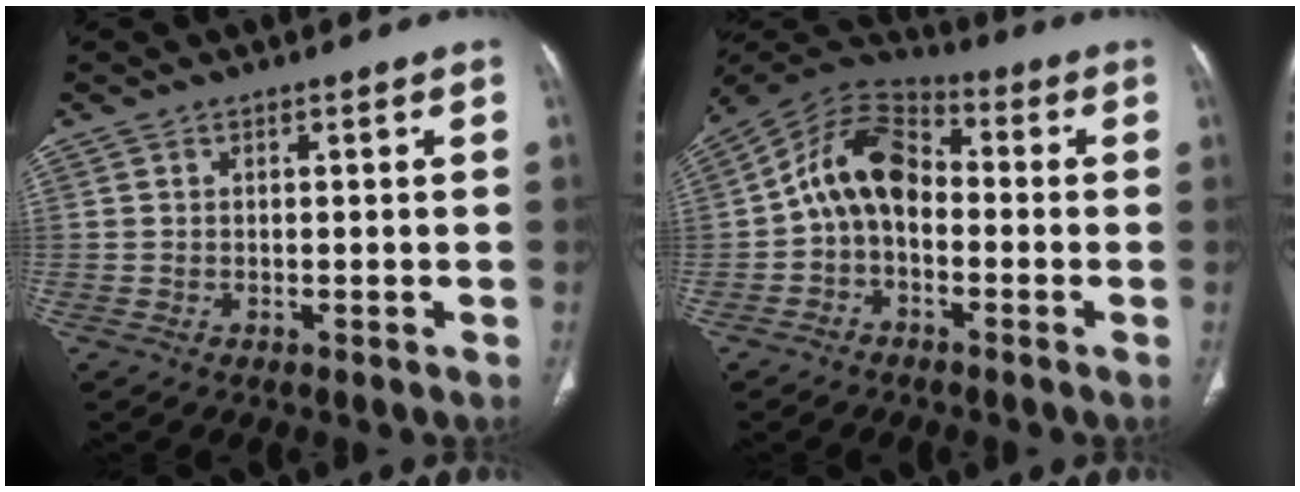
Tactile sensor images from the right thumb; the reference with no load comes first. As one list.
[{"total": 11.3, "force": [-1.2, 7.7, 8.1], "torque": [-0.127, 0.038, -0.039]}]